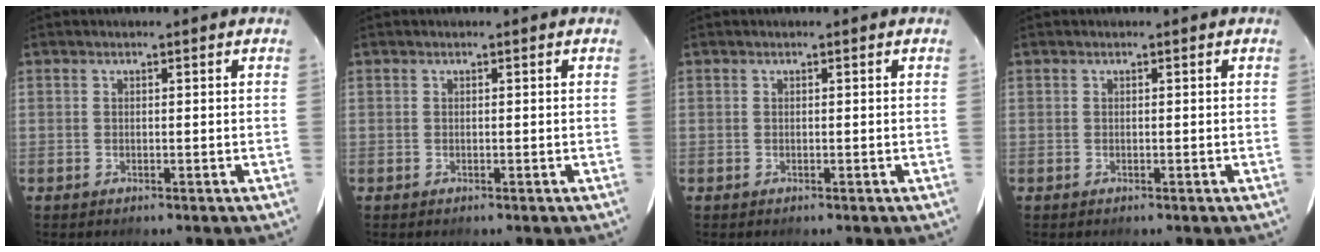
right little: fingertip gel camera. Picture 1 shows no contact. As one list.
[{"total": 0.0}, {"total": 0.0}, {"total": 0.0}]